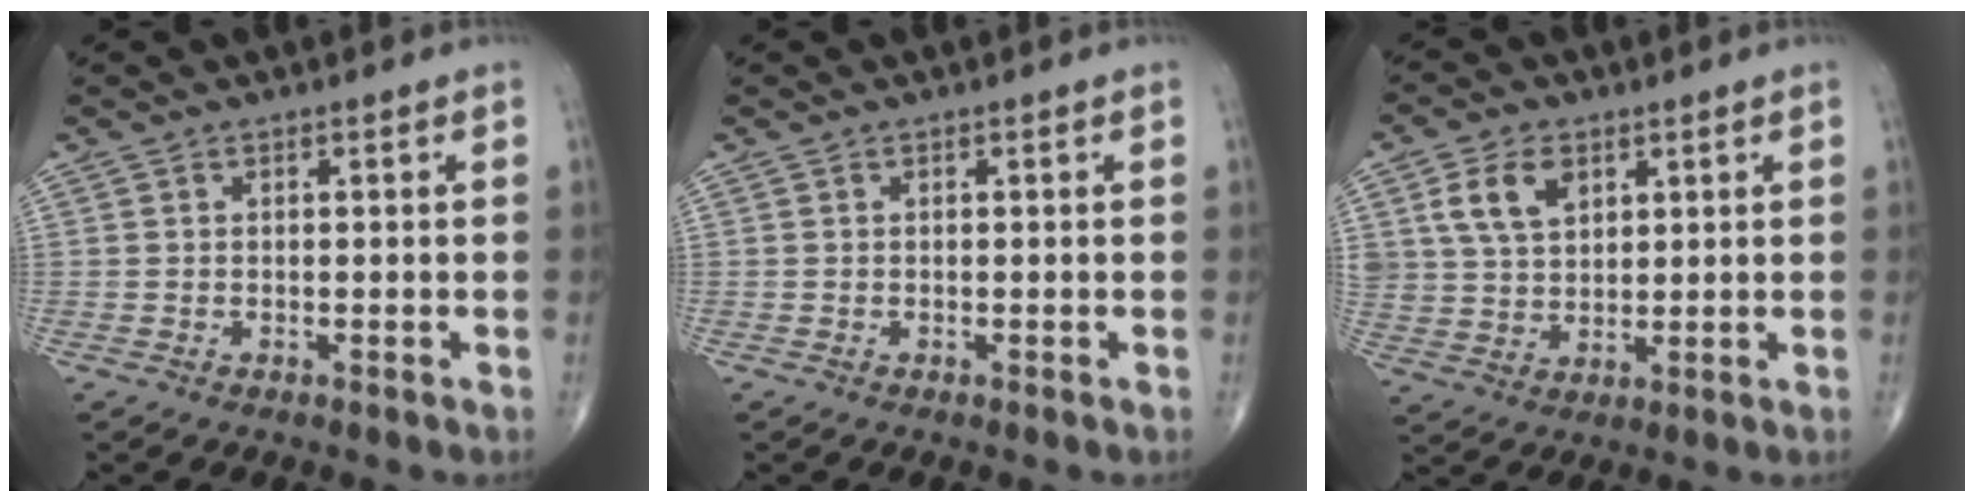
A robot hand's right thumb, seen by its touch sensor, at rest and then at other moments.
{"total": 0.0}
{"total": 8.8, "force": [3.7, 5.9, 5.4], "torque": [-0.089, -0.010, 0.075]}